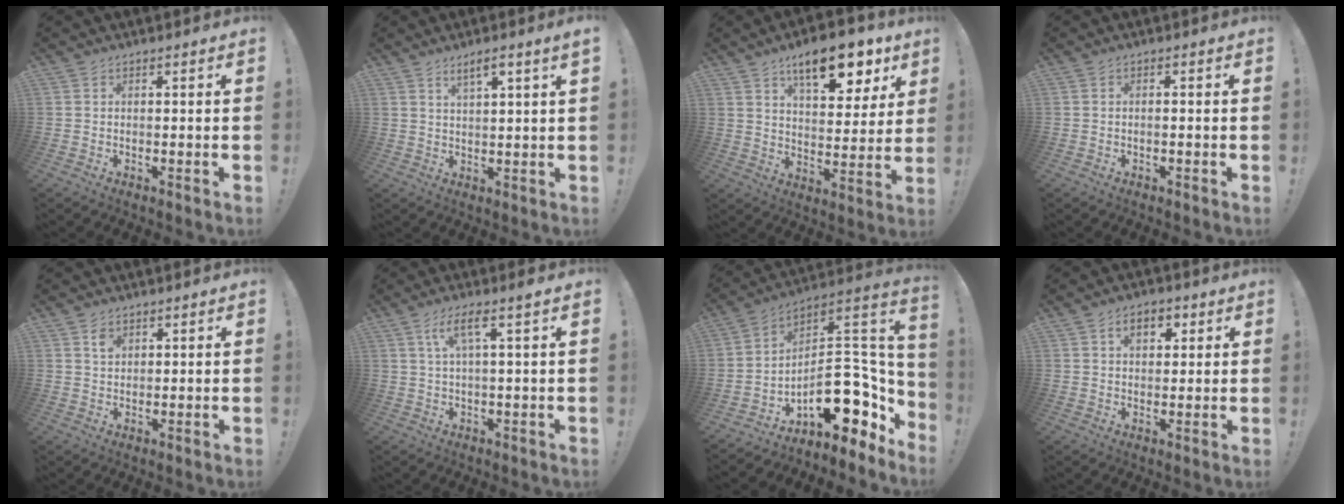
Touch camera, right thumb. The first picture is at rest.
{"total": 4.0, "force": [2.5, 0.0, 3.1], "torque": [-0.055, -0.009, 0.040]}
{"total": 15.5, "force": [10.2, 5.9, 10.1], "torque": [-0.139, -0.056, 0.167]}
{"total": 1.2, "force": [-0.9, -0.1, 0.7], "torque": [-0.016, 0.003, -0.016]}
{"total": 2.8, "force": [1.6, 1.9, 1.3], "torque": [-0.013, -0.006, 0.026]}
{"total": 6.3, "force": [2.0, 0.4, 6.0], "torque": [-0.116, 0.005, 0.031]}
{"total": 19.3, "force": [-5.1, 10.6, 15.3], "torque": [-0.205, 0.011, -0.072]}
{"total": 5.8, "force": [2.2, 3.7, 3.8], "torque": [-0.053, 0.002, 0.035]}